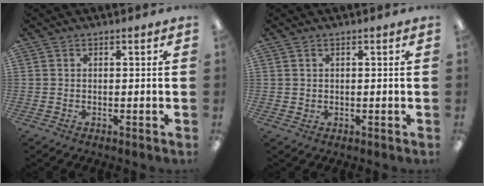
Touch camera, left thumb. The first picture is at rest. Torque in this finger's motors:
{"motor_torque": [-0.17, 0.09, -0.04, -0.02, -0.01]}